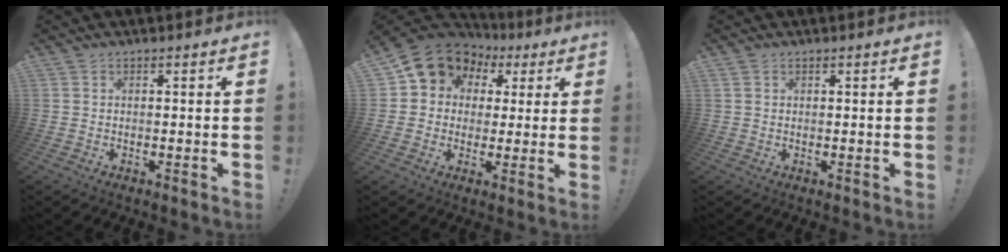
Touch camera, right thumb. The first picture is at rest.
{"total": 10.1, "force": [4.4, 8.3, 3.5], "torque": [-0.058, -0.031, 0.085]}
{"total": 0.8, "force": [0.5, 0.5, 0.4], "torque": [-0.014, 0.003, 0.011]}